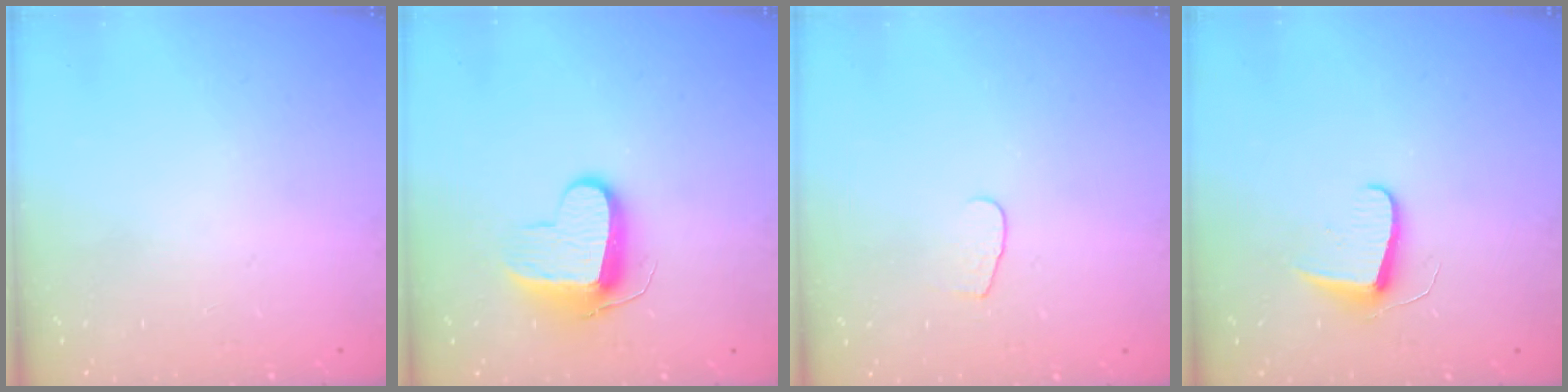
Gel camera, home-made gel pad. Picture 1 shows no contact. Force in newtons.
{"total": 9.8, "press": 9.8, "slide": 0.1}
{"total": 4.2, "press": 4.2, "slide": 0.4}
{"total": 7.1, "press": 7.1, "slide": 0.7}